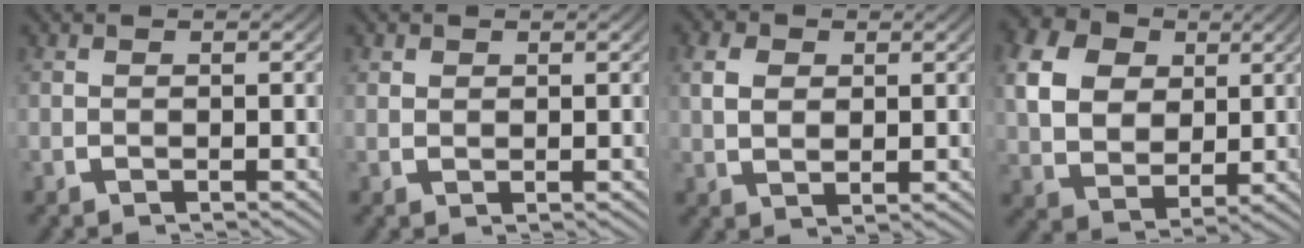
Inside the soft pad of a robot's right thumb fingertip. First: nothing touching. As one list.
[{"total": 1.2, "force": [0.7, 0.8, 0.3], "torque": [-0.007, -0.003, 0.020]}, {"total": 3.3, "force": [1.1, 2.4, 2.1], "torque": [-0.038, -0.009, 0.031]}, {"total": 10.8, "force": [1.9, 8.4, 6.5], "torque": [-0.148, -0.032, 0.045]}]